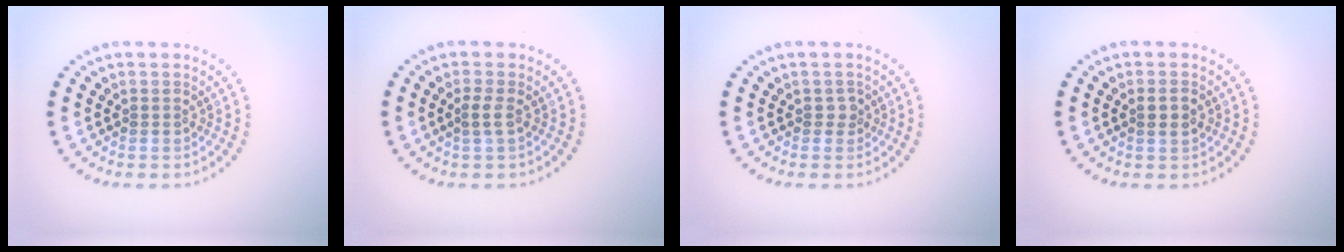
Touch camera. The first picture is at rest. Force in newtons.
{"total": 1.0, "press": 0.8, "slide": 0.5}
{"total": 0.9, "press": 0.6, "slide": 0.6}
{"total": 1.4, "press": 1.3, "slide": 0.4}